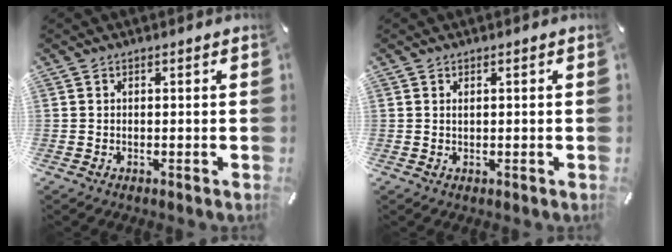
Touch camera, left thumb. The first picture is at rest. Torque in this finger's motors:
{"motor_torque": [0.16, -0.01, -0.02, -0.02, -0.01]}